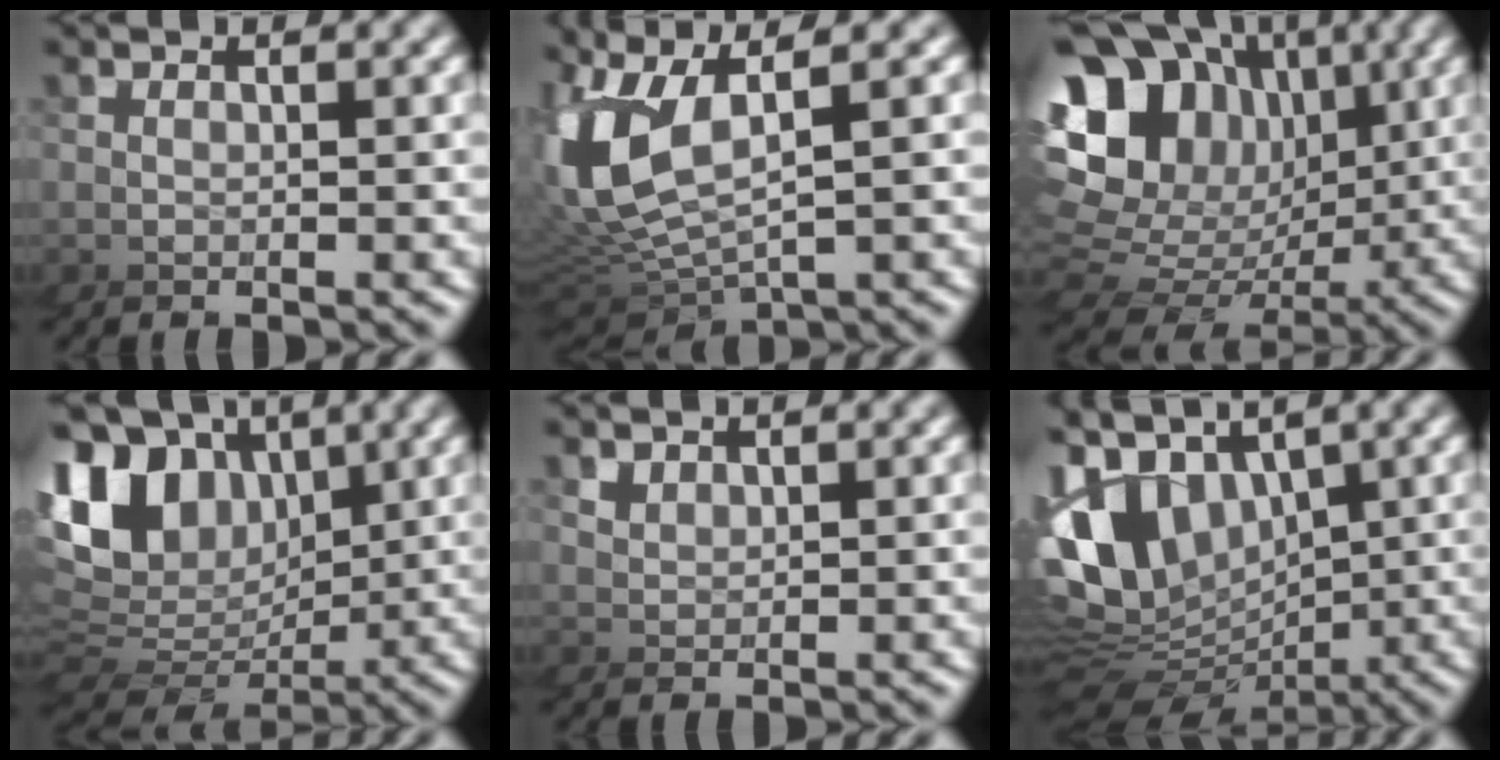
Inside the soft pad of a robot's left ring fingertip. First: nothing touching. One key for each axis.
{"total": 2.9, "fx": 0.6, "fy": 2.3, "fz": 1.7, "tx": -0.108, "ty": -0.002, "tz": 0.011}
{"total": 11.5, "fx": 3.0, "fy": 9.4, "fz": 5.9, "tx": -0.127, "ty": 0.012, "tz": 0.029}
{"total": 6.7, "fx": 3.3, "fy": 5.2, "fz": 2.5, "tx": -0.074, "ty": 0.013, "tz": 0.040}
{"total": 2.8, "fx": 1.9, "fy": -0.1, "fz": -2.1, "tx": 0.015, "ty": -0.003, "tz": 0.032}
{"total": 6.2, "fx": 1.2, "fy": 4.9, "fz": 3.7, "tx": -0.104, "ty": 0.017, "tz": 0.004}